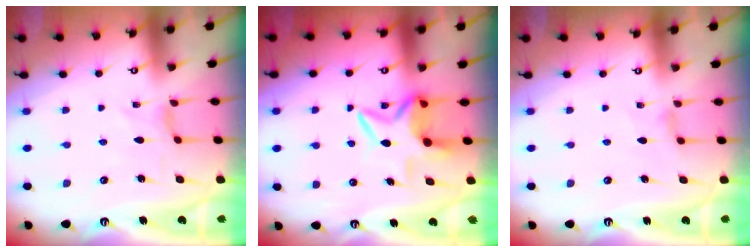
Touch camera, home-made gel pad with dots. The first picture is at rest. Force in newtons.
{"total": 7.8, "press": 7.7, "slide": 1.2}
{"total": 1.4, "press": 1.3, "slide": 0.5}